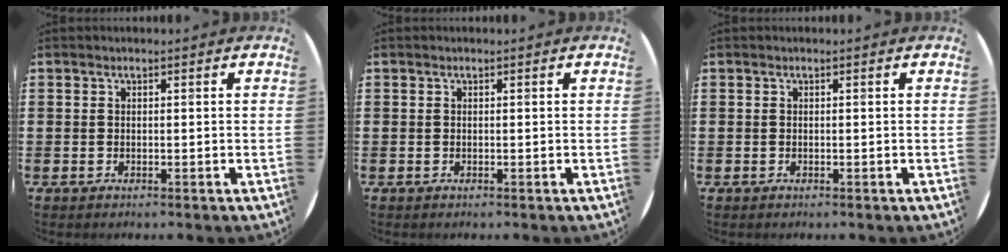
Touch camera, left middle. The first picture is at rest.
{"total": 0.0}
{"total": 0.0}